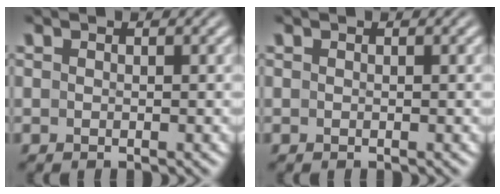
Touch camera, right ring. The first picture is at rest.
{"total": 0.0}